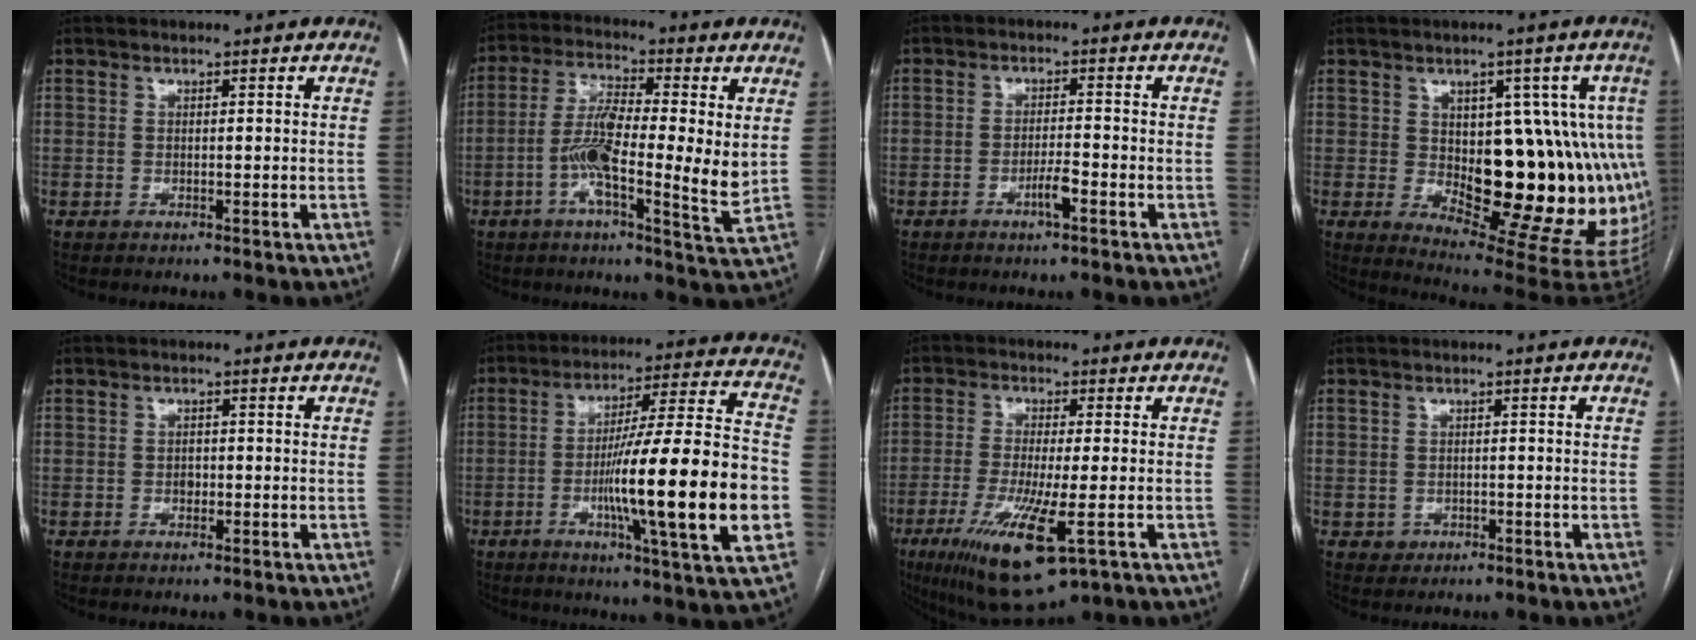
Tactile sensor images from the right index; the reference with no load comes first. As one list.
[{"total": 12.7, "force": [-0.7, 2.0, 12.6], "torque": [-0.226, 0.000, -0.024]}, {"total": 3.0, "force": [-1.6, 0.3, 2.5], "torque": [-0.047, -0.001, -0.029]}, {"total": 18.8, "force": [-0.1, 8.3, 16.9], "torque": [-0.162, 0.018, 0.025]}, {"total": 1.2, "force": [-0.3, 0.9, 0.8], "torque": [-0.012, 0.003, -0.003]}, {"total": 22.6, "force": [-4.8, 0.4, 22.1], "torque": [-0.316, -0.001, -0.075]}, {"total": 12.8, "force": [-5.1, 2.1, 11.6], "torque": [-0.220, -0.039, -0.081]}, {"total": 1.6, "force": [-0.5, 1.5, 0.1], "torque": [0.003, 0.007, -0.004]}]